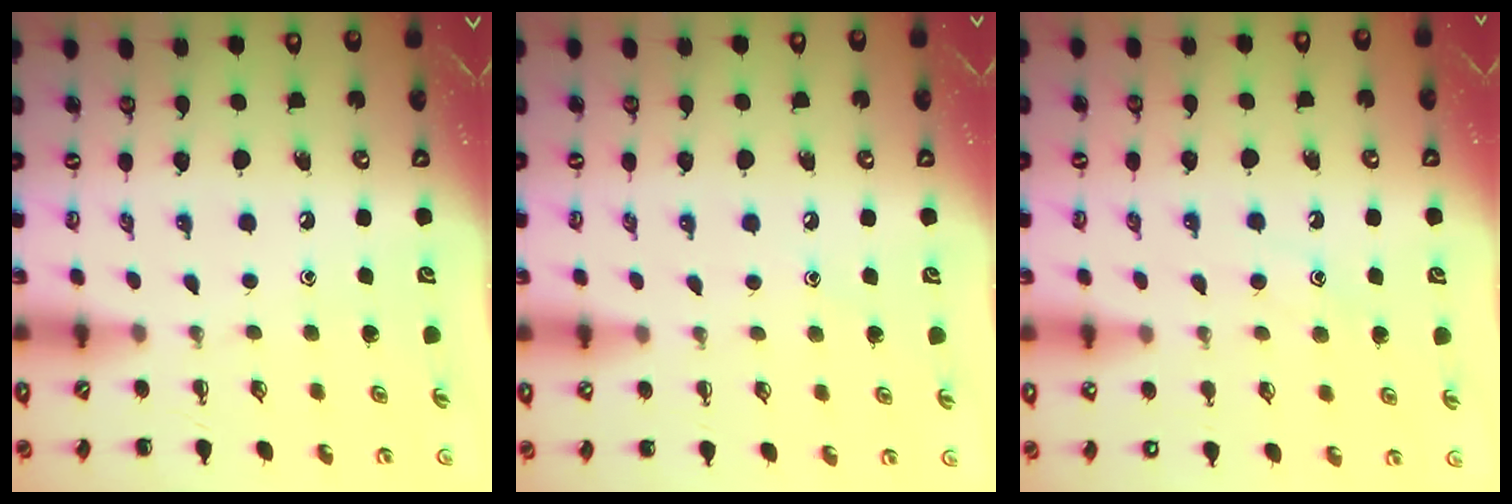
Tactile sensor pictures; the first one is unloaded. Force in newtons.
{"total": 5.8, "press": 5.6, "slide": 1.7}
{"total": 8.9, "press": 8.8, "slide": 1.3}